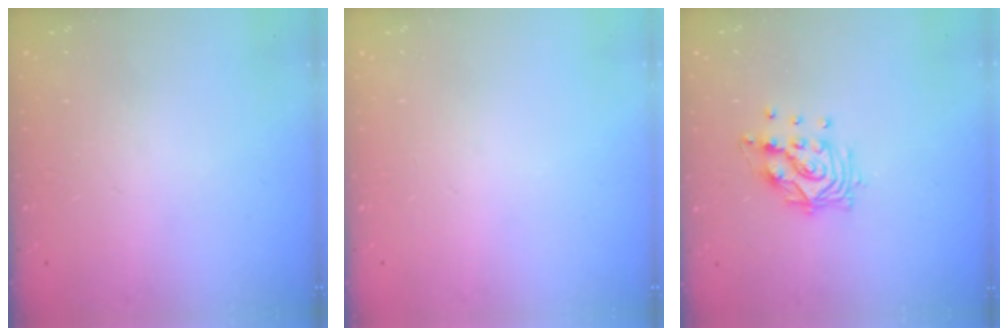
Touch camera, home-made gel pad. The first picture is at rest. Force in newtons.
{"total": 0.0}
{"total": 10.8, "press": 10.8, "slide": 0.7}